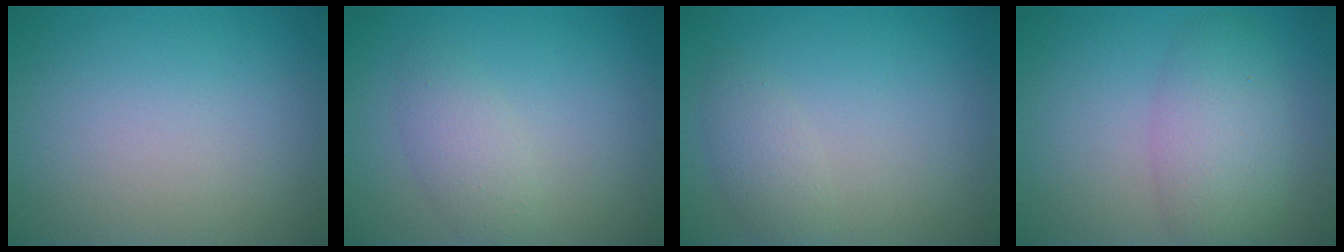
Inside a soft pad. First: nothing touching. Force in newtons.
{"total": 2.2, "press": 2.2, "slide": 0.1}
{"total": 1.8, "press": 1.8, "slide": 0.1}
{"total": 4.5, "press": 4.5, "slide": 0.1}